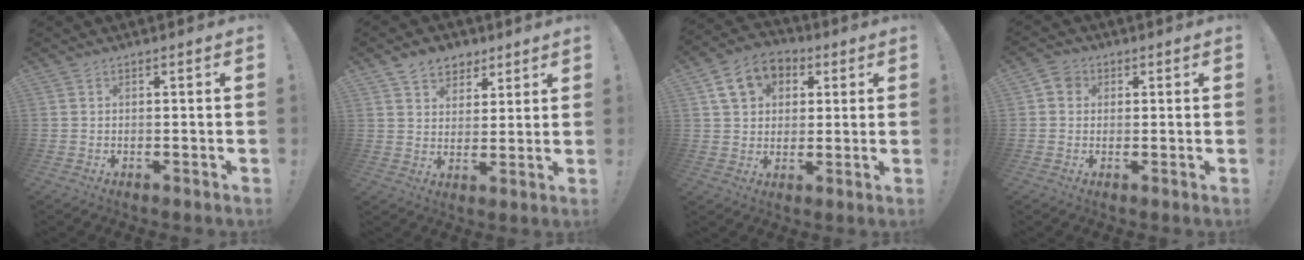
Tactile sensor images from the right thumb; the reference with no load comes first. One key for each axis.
{"total": 8.0, "fx": 5.0, "fy": 5.9, "fz": 1.8, "tx": -0.021, "ty": -0.031, "tz": 0.098}
{"total": 11.8, "fx": 4.8, "fy": 9.4, "fz": 5.3, "tx": -0.073, "ty": -0.008, "tz": 0.095}
{"total": 4.0, "fx": 0.7, "fy": 3.7, "fz": 1.5, "tx": -0.024, "ty": 0.009, "tz": 0.015}